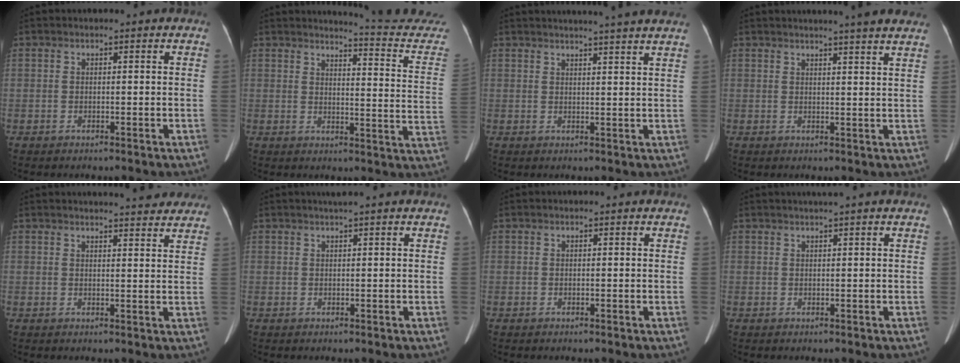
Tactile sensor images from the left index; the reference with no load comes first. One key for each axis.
{"total": 14.6, "fx": 14.4, "fy": -1.5, "fz": 1.2, "tx": -0.010, "ty": -0.130, "tz": 0.140}
{"total": 11.4, "fx": 10.3, "fy": -1.0, "fz": 4.8, "tx": -0.068, "ty": -0.001, "tz": 0.112}
{"total": 9.3, "fx": 8.2, "fy": -0.5, "fz": 4.3, "tx": -0.057, "ty": 0.008, "tz": 0.080}
{"total": 7.6, "fx": 7.1, "fy": 0.9, "fz": 2.7, "tx": -0.031, "ty": 0.000, "tz": 0.072}
{"total": 1.3, "fx": 0.9, "fy": -0.3, "fz": 0.8, "tx": -0.014, "ty": 0.006, "tz": 0.022}
{"total": 0.0}
{"total": 1.7, "fx": 1.2, "fy": -0.4, "fz": 1.0, "tx": -0.013, "ty": 0.010, "tz": 0.026}